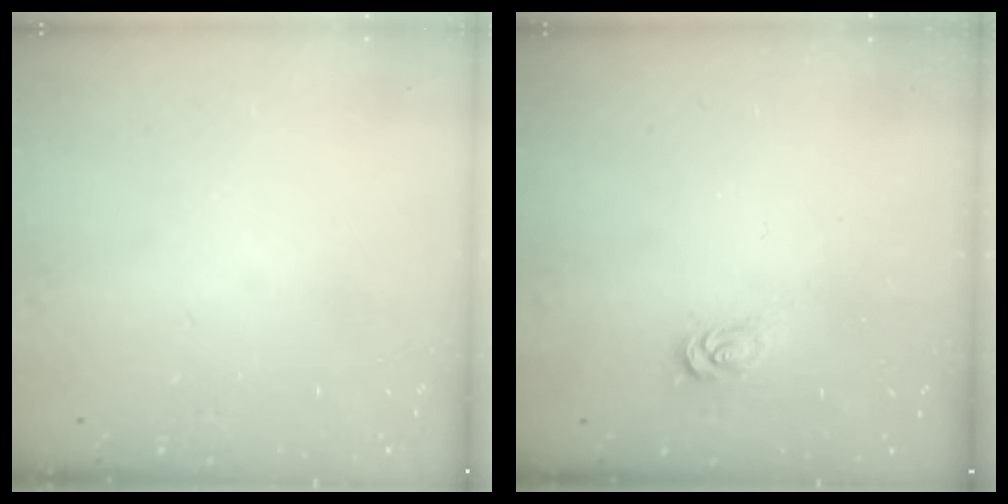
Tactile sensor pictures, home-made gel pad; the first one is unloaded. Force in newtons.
{"total": 2.0, "press": 2.0, "slide": 0.3}